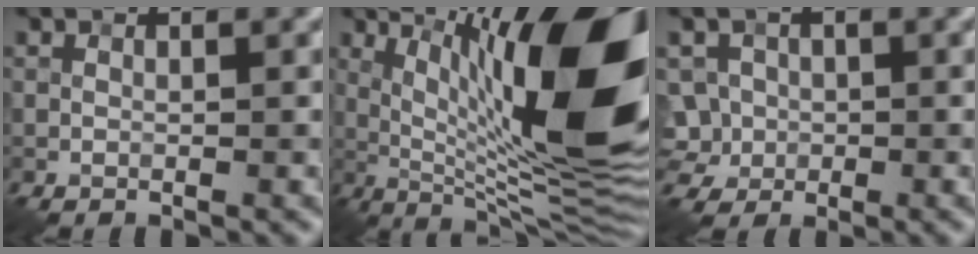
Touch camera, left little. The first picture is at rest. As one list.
[{"total": 17.6, "force": [3.3, 5.6, 16.3], "torque": [-0.215, 0.018, 0.049]}, {"total": 3.6, "force": [0.3, 3.4, 1.1], "torque": [-0.024, 0.007, 0.009]}]